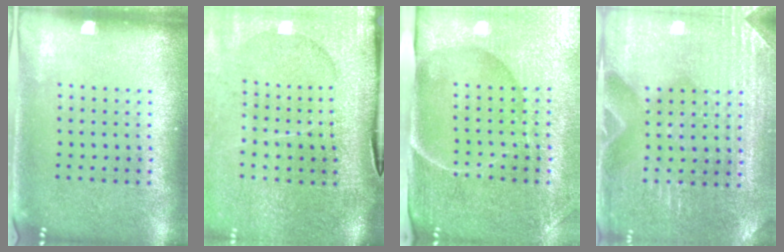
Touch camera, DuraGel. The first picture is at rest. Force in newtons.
{"total": 4.7, "press": 3.8, "slide": 2.7}
{"total": 4.6, "press": 4.0, "slide": 2.3}
{"total": 3.1, "press": 3.1, "slide": 0.3}